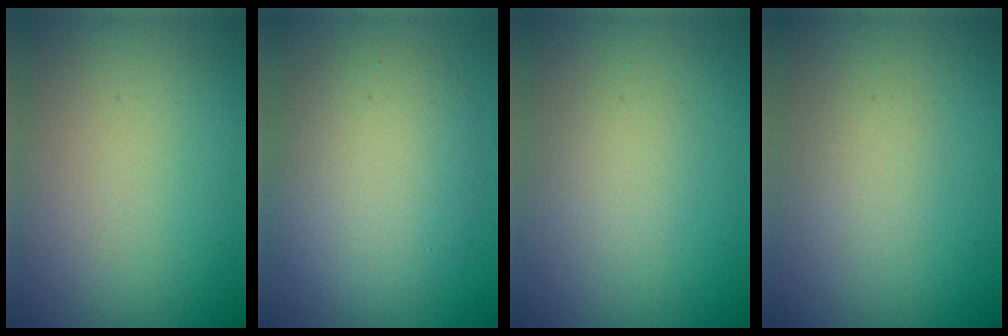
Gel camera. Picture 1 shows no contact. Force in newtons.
{"total": 5.9, "press": 5.8, "slide": 0.7}
{"total": 1.6, "press": 1.6, "slide": 0.1}
{"total": 1.3, "press": 1.3, "slide": 0.1}